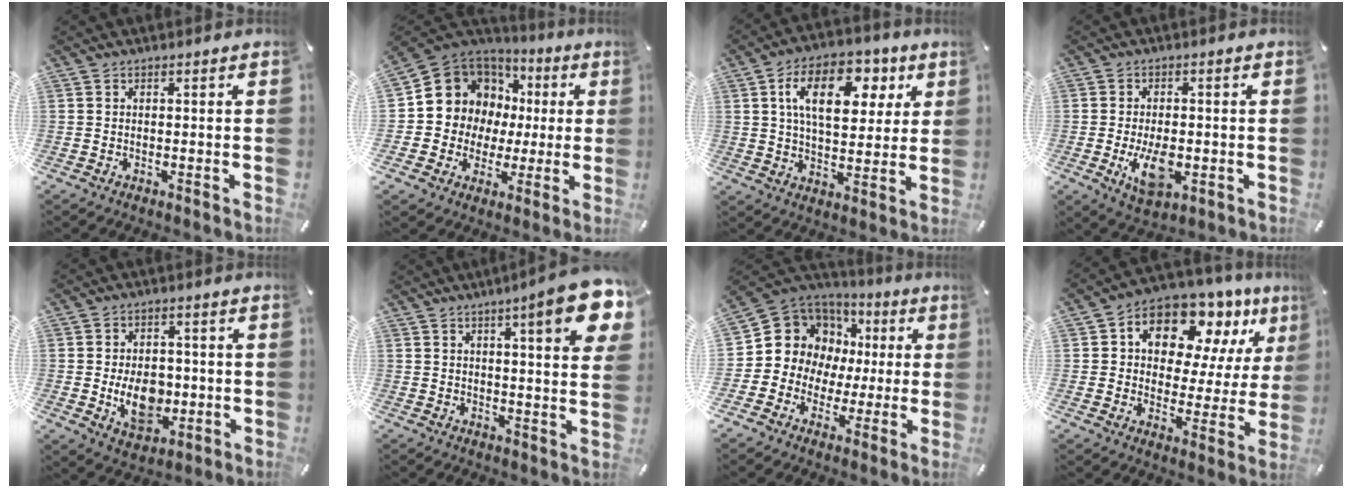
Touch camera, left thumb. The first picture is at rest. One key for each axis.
{"total": 10.7, "fx": 2.5, "fy": 10.3, "fz": 1.3, "tx": -0.039, "ty": -0.041, "tz": 0.061}
{"total": 15.5, "fx": 5.8, "fy": 9.5, "fz": 10.7, "tx": -0.162, "ty": -0.006, "tz": 0.099}
{"total": 8.4, "fx": -2.0, "fy": 4.4, "fz": 6.8, "tx": -0.136, "ty": -0.011, "tz": -0.036}
{"total": 9.8, "fx": -1.3, "fy": 7.0, "fz": 6.8, "tx": -0.112, "ty": -0.004, "tz": -0.021}
{"total": 12.9, "fx": 6.4, "fy": 1.9, "fz": 11.0, "tx": -0.161, "ty": -0.033, "tz": 0.099}
{"total": 11.3, "fx": 2.0, "fy": 11.0, "fz": 2.1, "tx": -0.054, "ty": -0.035, "tz": 0.052}
{"total": 13.2, "fx": 9.0, "fy": 7.9, "fz": 5.6, "tx": -0.096, "ty": -0.075, "tz": 0.162}